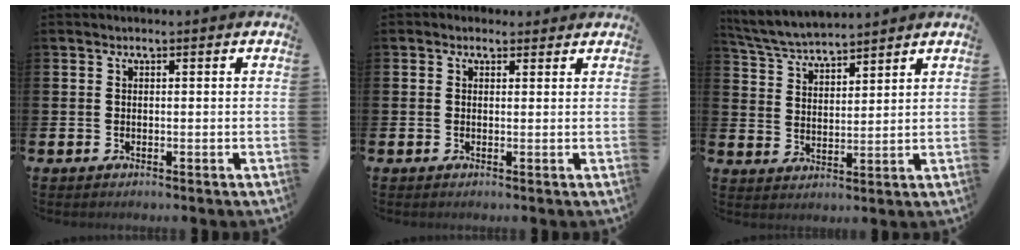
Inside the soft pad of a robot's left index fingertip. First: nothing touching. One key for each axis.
{"total": 1.0, "fx": 0.8, "fy": 0.6, "fz": 0.2, "tx": 0.006, "ty": 0.005, "tz": 0.011}
{"total": 5.1, "fx": 5.0, "fy": 0.6, "fz": 0.7, "tx": -0.037, "ty": -0.029, "tz": 0.089}